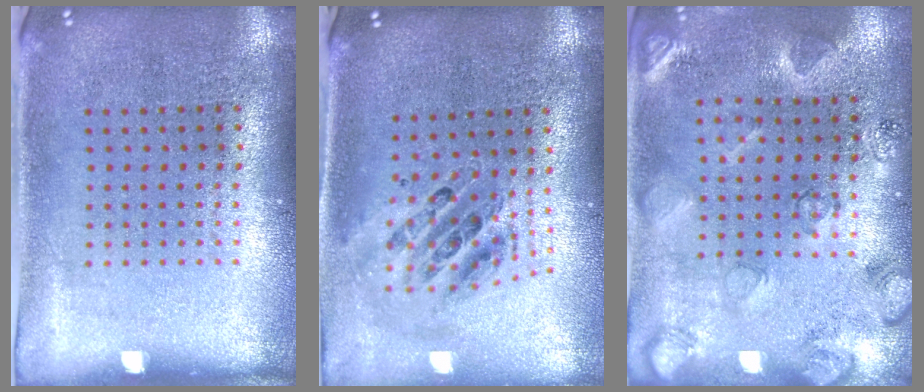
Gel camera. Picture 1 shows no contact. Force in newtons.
{"total": 1.0, "press": 0.9, "slide": 0.3}
{"total": 2.1, "press": 2.1, "slide": 0.5}